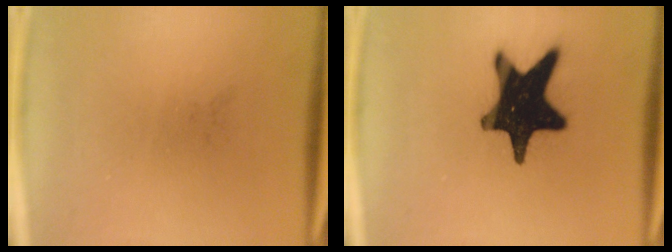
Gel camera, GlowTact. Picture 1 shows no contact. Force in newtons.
{"total": 20.1}